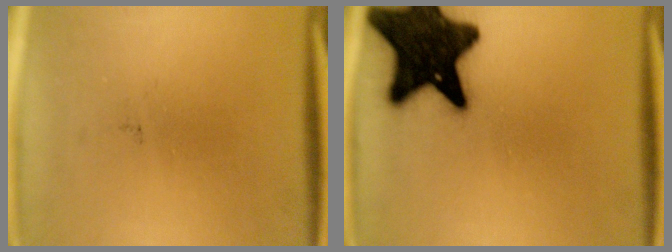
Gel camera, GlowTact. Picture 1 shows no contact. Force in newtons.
{"total": 19.3}